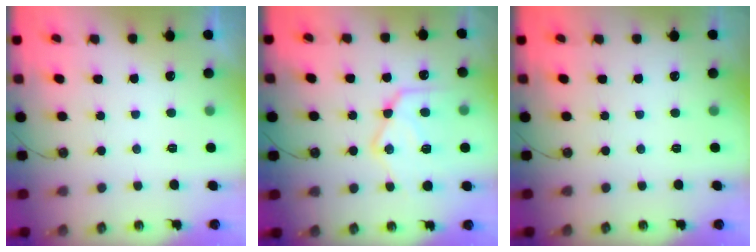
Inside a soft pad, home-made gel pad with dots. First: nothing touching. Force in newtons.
{"total": 18.1, "press": 18.0, "slide": 1.6}
{"total": 0.0}